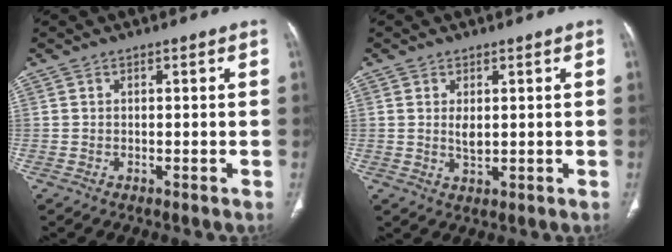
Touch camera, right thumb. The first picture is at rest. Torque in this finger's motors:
{"motor_torque": [0.67, 0.79, 0.38, -0.53, 0.07]}